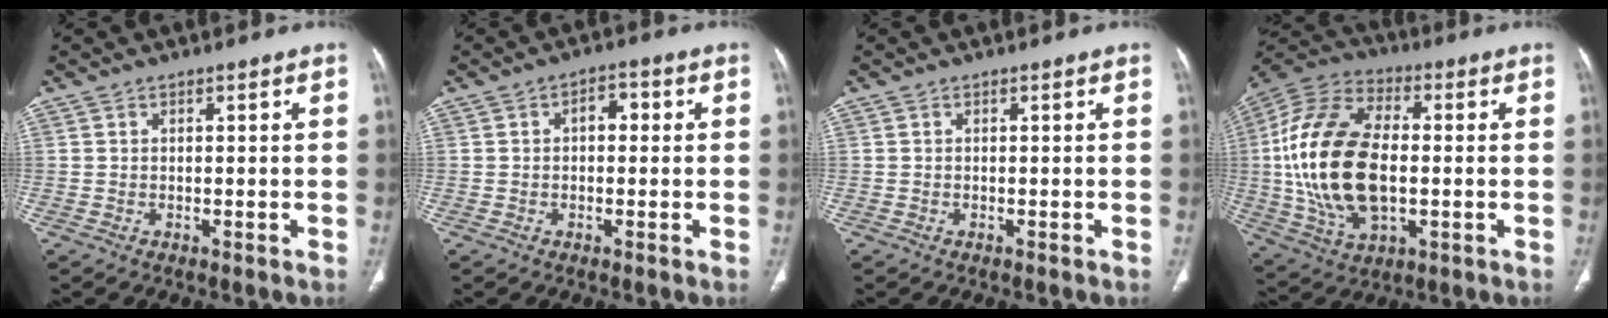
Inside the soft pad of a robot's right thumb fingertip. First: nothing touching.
{"total": 3.4, "force": [0.4, 2.2, 2.6], "torque": [-0.026, 0.012, 0.002]}
{"total": 0.0}
{"total": 23.6, "force": [-0.4, 13.4, 19.4], "torque": [-0.394, 0.006, -0.003]}